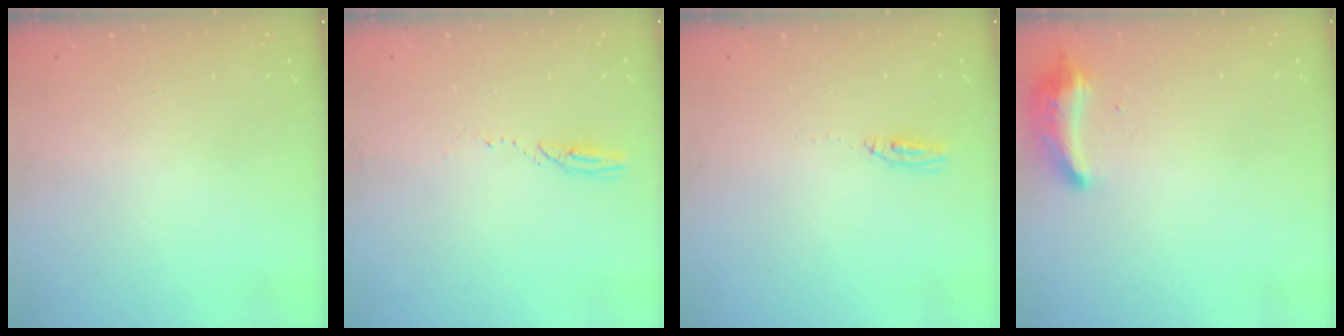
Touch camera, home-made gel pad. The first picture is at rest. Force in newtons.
{"total": 2.5, "press": 2.4, "slide": 0.3}
{"total": 3.7, "press": 3.3, "slide": 1.7}
{"total": 9.5, "press": 9.4, "slide": 0.7}